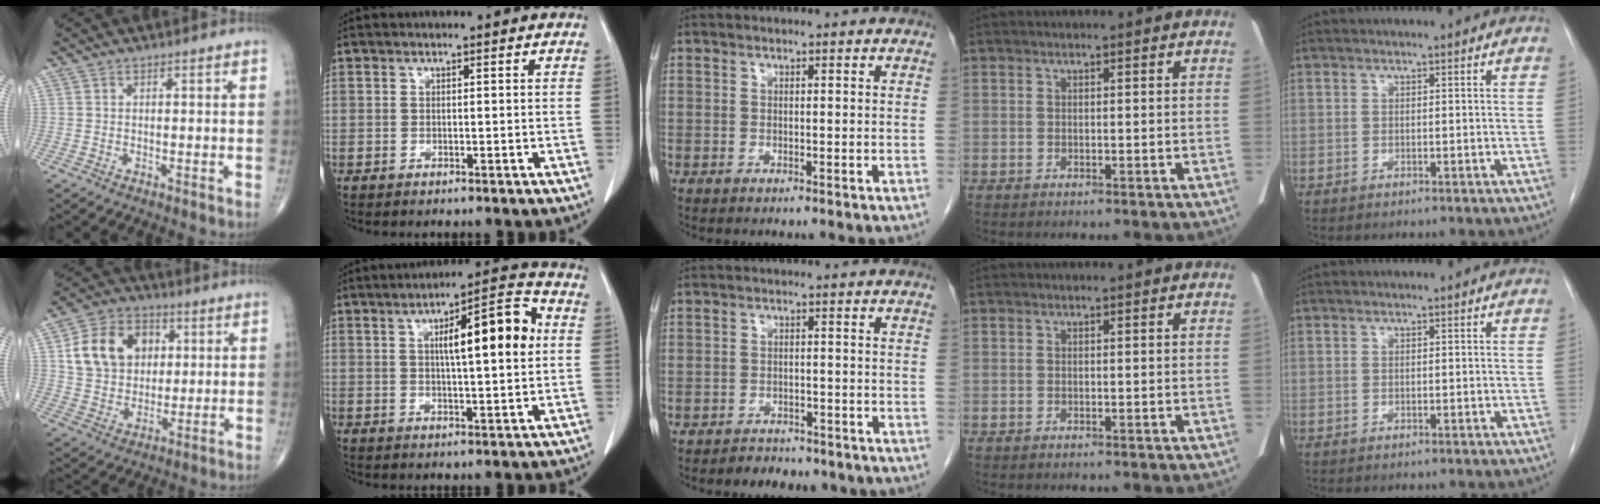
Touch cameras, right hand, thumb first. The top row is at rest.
{"thumb": {"total": 14.5, "force": [3.8, 11.2, 8.4], "torque": [-0.117, 0.004, 0.065]}, "index": {"total": 11.7, "force": [2.3, 2.2, 11.3], "torque": [-0.165, 0.026, 0.032]}, "middle": {"total": 4.8, "force": [-4.0, 2.4, 1.3], "torque": [-0.018, 0.006, -0.046]}}